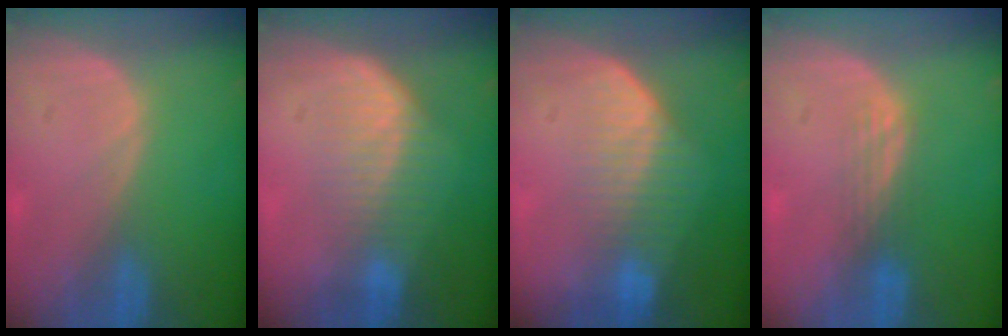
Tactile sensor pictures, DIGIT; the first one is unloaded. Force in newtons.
{"total": 6.5, "press": 5.9, "slide": 2.7}
{"total": 7.4, "press": 6.3, "slide": 3.9}
{"total": 2.9, "press": 2.5, "slide": 1.5}